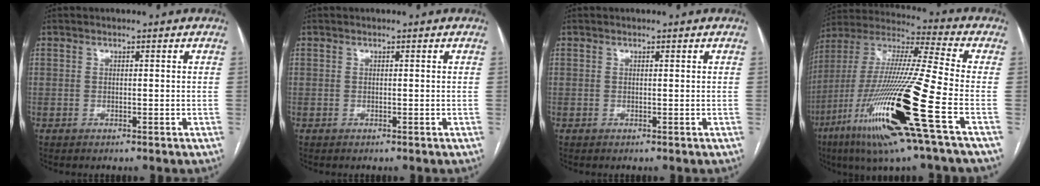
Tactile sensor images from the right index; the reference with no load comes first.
{"total": 0.0}
{"total": 0.0}
{"total": 24.2, "force": [-9.3, 0.7, 22.3], "torque": [-0.450, -0.040, -0.176]}